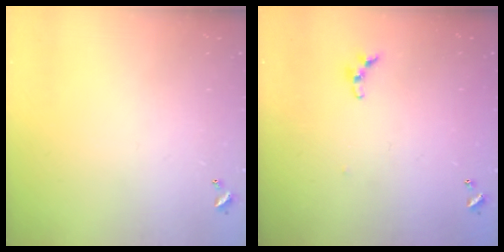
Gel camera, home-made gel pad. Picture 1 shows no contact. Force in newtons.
{"total": 5.5, "press": 5.5, "slide": 0.6}